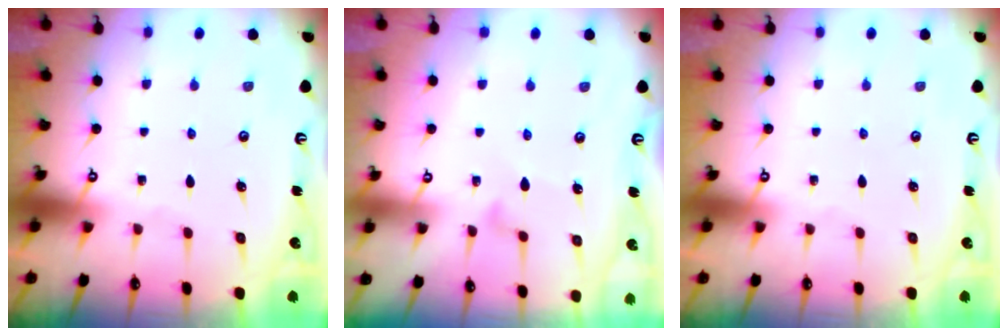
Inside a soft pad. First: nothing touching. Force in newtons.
{"total": 7.8, "press": 7.8, "slide": 0.5}
{"total": 0.0}